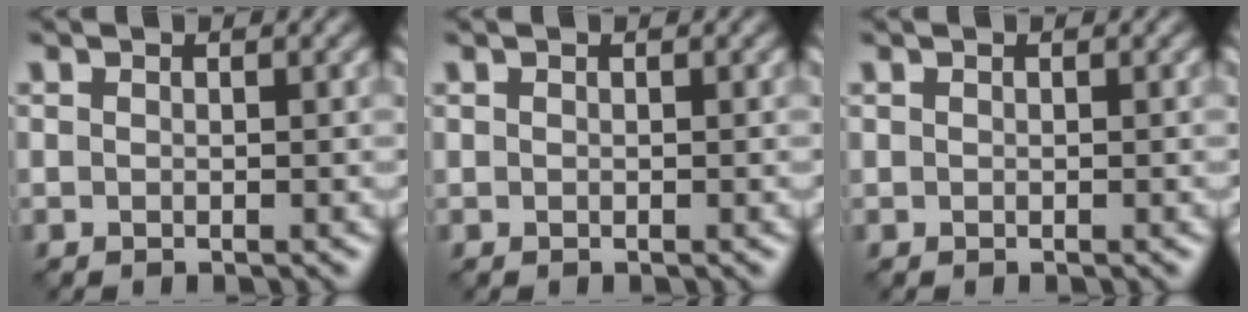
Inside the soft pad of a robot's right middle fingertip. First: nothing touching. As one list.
[{"total": 0.0}, {"total": 0.0}]